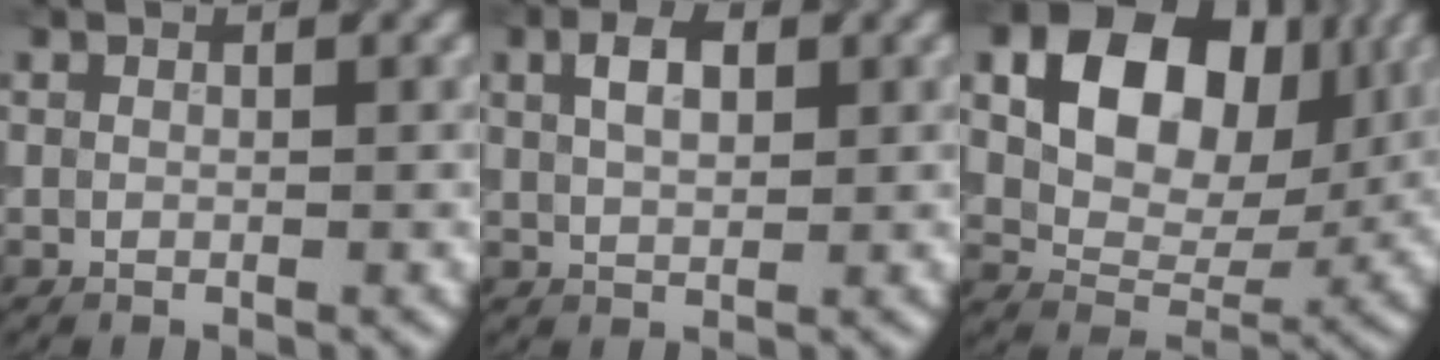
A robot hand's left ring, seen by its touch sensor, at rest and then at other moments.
{"total": 3.1, "force": [1.1, 1.7, 2.3], "torque": [-0.047, 0.006, 0.022]}
{"total": 11.2, "force": [3.5, 7.6, 7.4], "torque": [-0.119, -0.001, 0.053]}